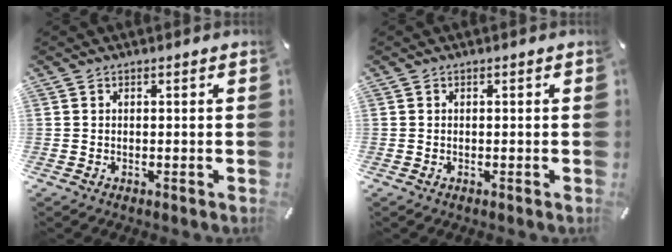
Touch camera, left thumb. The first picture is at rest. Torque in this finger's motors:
{"motor_torque": [-0.10, 0.02, -0.03, -0.02, 0.00]}